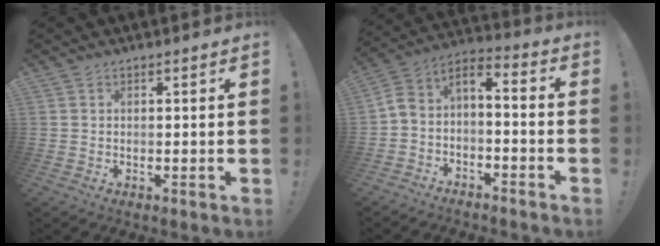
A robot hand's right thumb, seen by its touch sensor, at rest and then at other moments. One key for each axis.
{"total": 5.3, "fx": -4.5, "fy": 1.9, "fz": 2.0, "tx": -0.040, "ty": 0.014, "tz": -0.087}